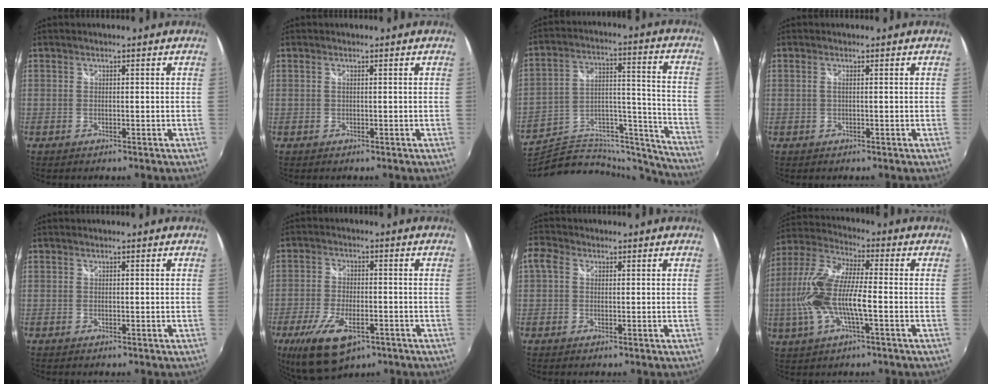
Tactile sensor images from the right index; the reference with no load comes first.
{"total": 0.0}
{"total": 24.3, "force": [-20.3, 9.8, 9.0], "torque": [-0.136, 0.054, -0.280]}
{"total": 0.7, "force": [-0.1, -0.1, 0.7], "torque": [-0.013, 0.001, -0.003]}
{"total": 0.0}
{"total": 13.0, "force": [-7.0, 5.7, 9.4], "torque": [-0.207, -0.035, -0.118]}
{"total": 2.9, "force": [0.3, 2.4, 1.7], "torque": [-0.037, 0.010, -0.001]}
{"total": 15.1, "force": [-2.6, 4.5, 14.2], "torque": [-0.298, 0.001, -0.054]}